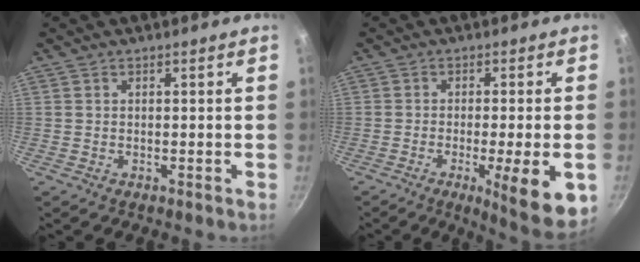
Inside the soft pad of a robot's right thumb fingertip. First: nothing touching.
{"total": 11.5, "force": [-3.6, 2.0, 10.7], "torque": [-0.145, 0.001, -0.047]}